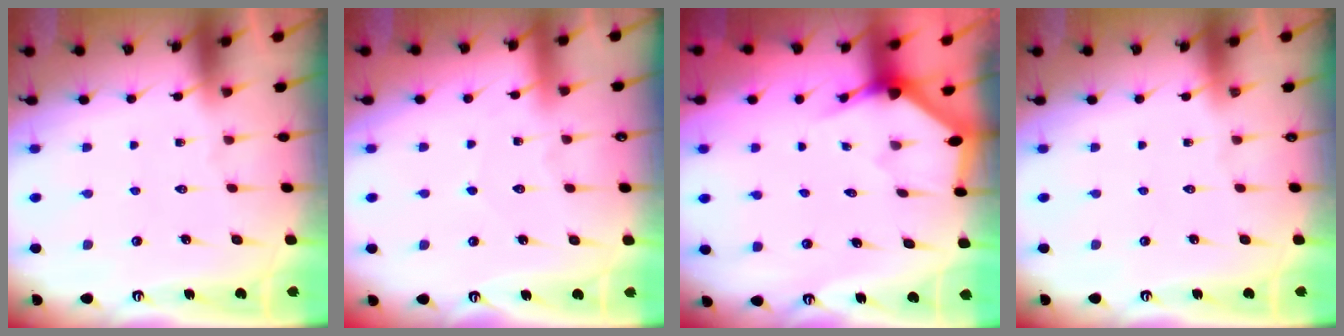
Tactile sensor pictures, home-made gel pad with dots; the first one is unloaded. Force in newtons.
{"total": 3.0, "press": 2.9, "slide": 0.4}
{"total": 2.6, "press": 2.6, "slide": 0.2}
{"total": 0.0}